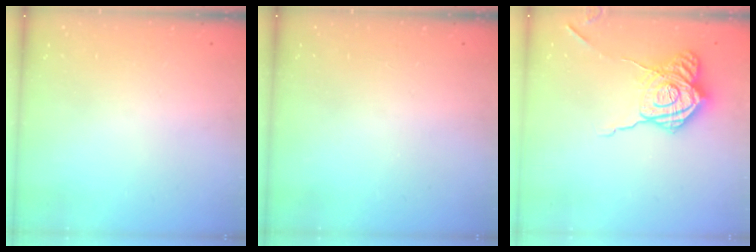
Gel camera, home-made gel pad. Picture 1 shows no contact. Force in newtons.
{"total": 0.0}
{"total": 18.6, "press": 18.6, "slide": 1.4}